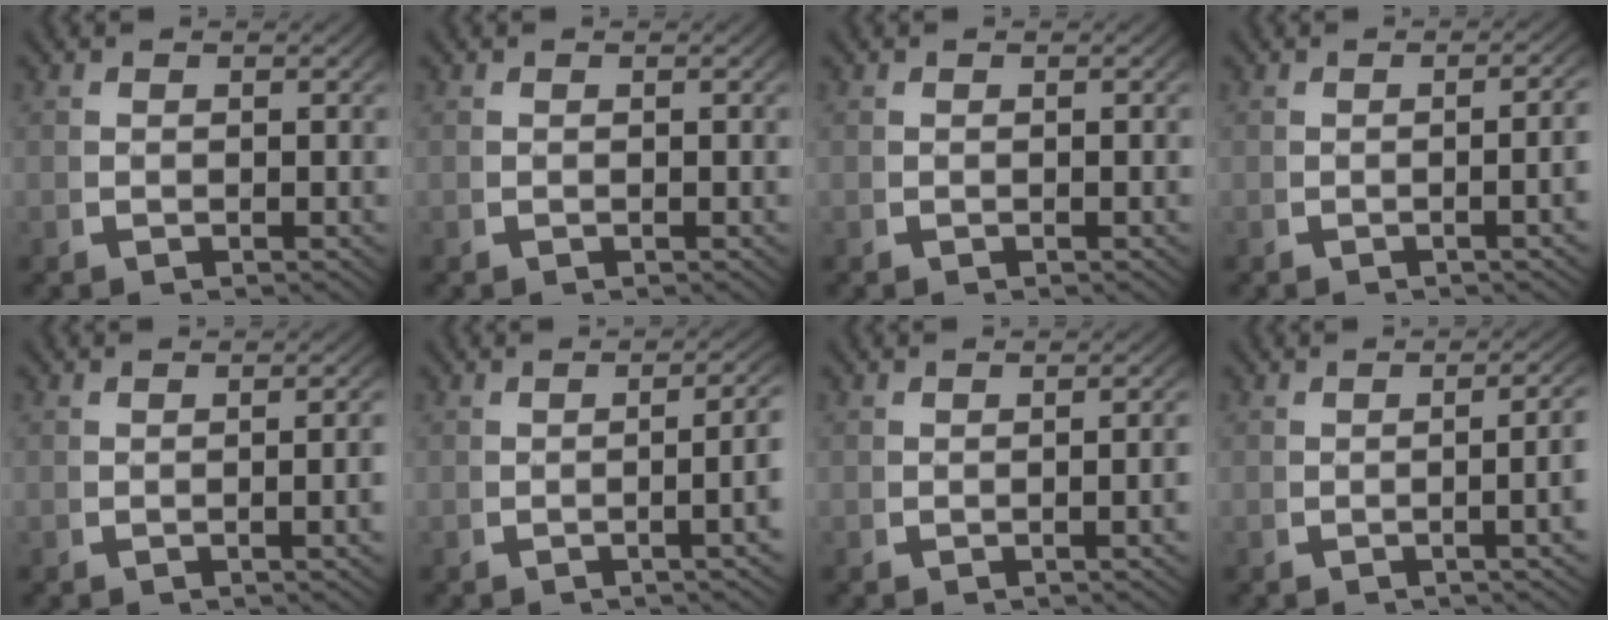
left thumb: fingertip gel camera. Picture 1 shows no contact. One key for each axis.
{"total": 0.0}
{"total": 0.0}
{"total": 3.3, "fx": -0.6, "fy": 0.8, "fz": 3.1, "tx": -0.040, "ty": 0.006, "tz": -0.014}
{"total": 2.2, "fx": -0.4, "fy": 0.5, "fz": 2.1, "tx": -0.027, "ty": 0.003, "tz": -0.009}
{"total": 5.0, "fx": -0.9, "fy": 1.4, "fz": 4.7, "tx": -0.064, "ty": 0.007, "tz": -0.019}
{"total": 1.9, "fx": -0.4, "fy": 0.4, "fz": 1.8, "tx": -0.023, "ty": 0.003, "tz": -0.009}
{"total": 4.5, "fx": -0.6, "fy": 1.2, "fz": 4.3, "tx": -0.056, "ty": 0.008, "tz": -0.016}